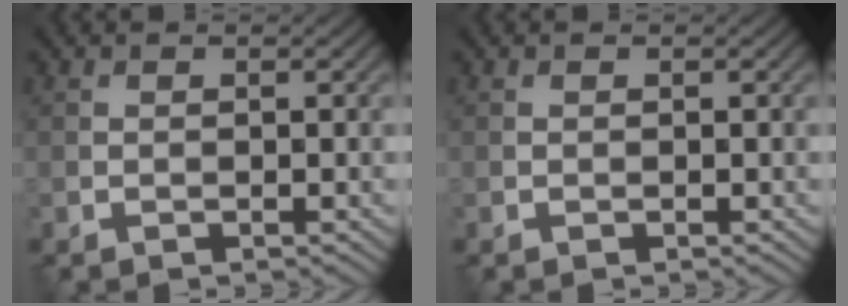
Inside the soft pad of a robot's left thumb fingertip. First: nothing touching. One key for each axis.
{"total": 0.0}